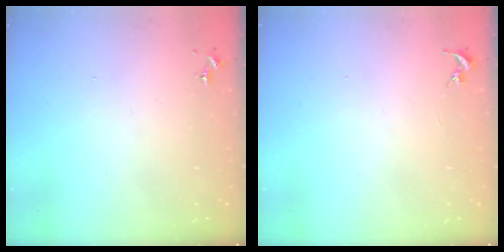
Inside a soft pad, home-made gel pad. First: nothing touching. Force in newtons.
{"total": 0.0}